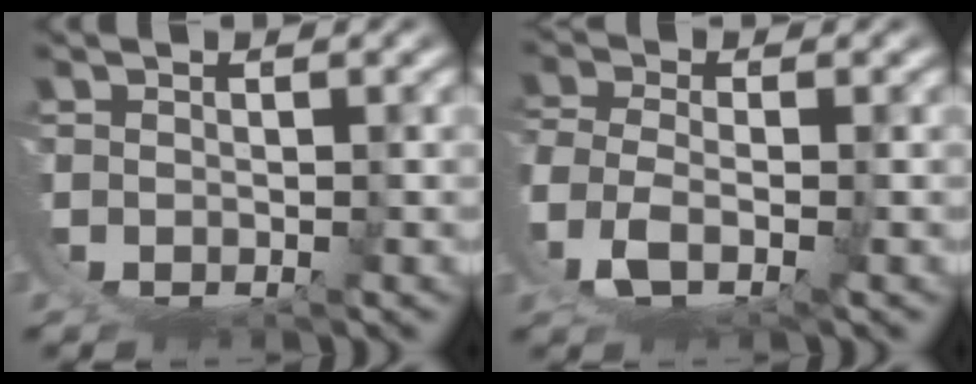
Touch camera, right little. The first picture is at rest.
{"total": 4.9, "force": [1.5, 3.1, 3.5], "torque": [-0.102, -0.027, 0.037]}